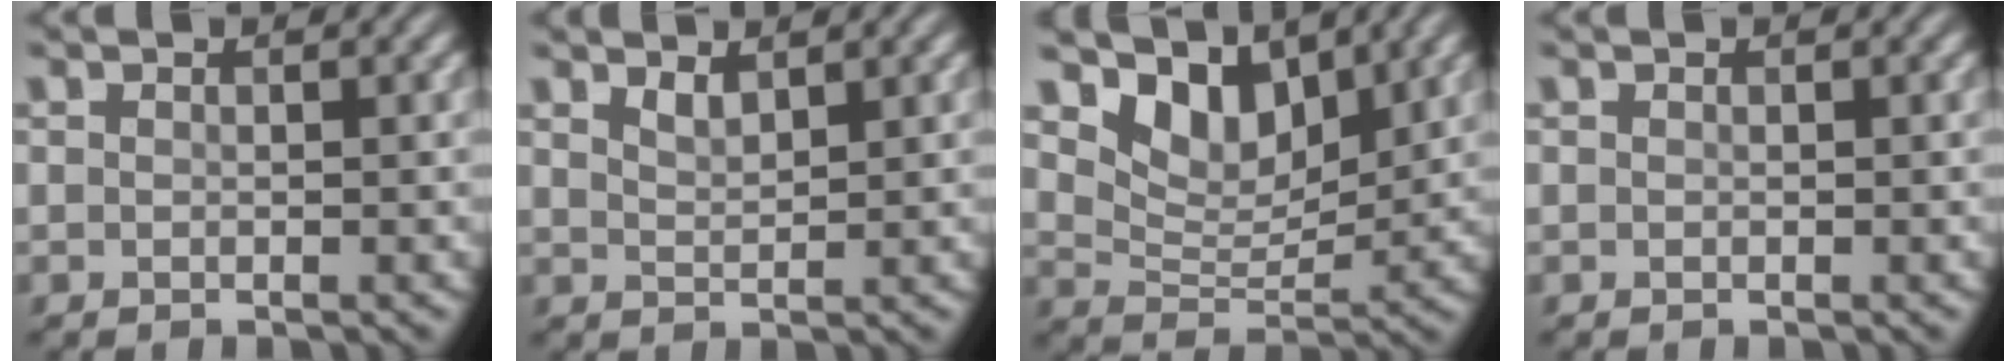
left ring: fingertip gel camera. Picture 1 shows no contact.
{"total": 1.4, "force": [1.2, 0.4, 0.7], "torque": [-0.016, -0.003, 0.026]}
{"total": 5.9, "force": [4.4, 2.7, 2.8], "torque": [-0.056, -0.006, 0.071]}
{"total": 0.0}